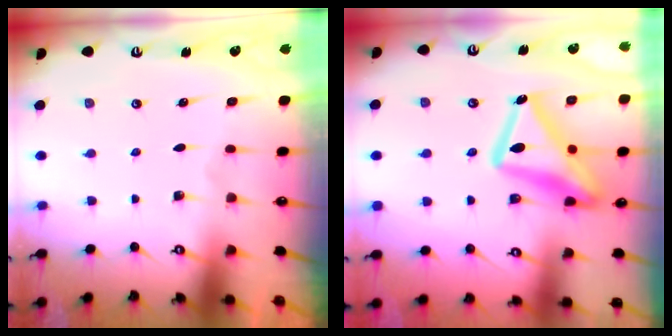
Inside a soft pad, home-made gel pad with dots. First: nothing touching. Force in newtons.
{"total": 20.7, "press": 20.7, "slide": 1.4}